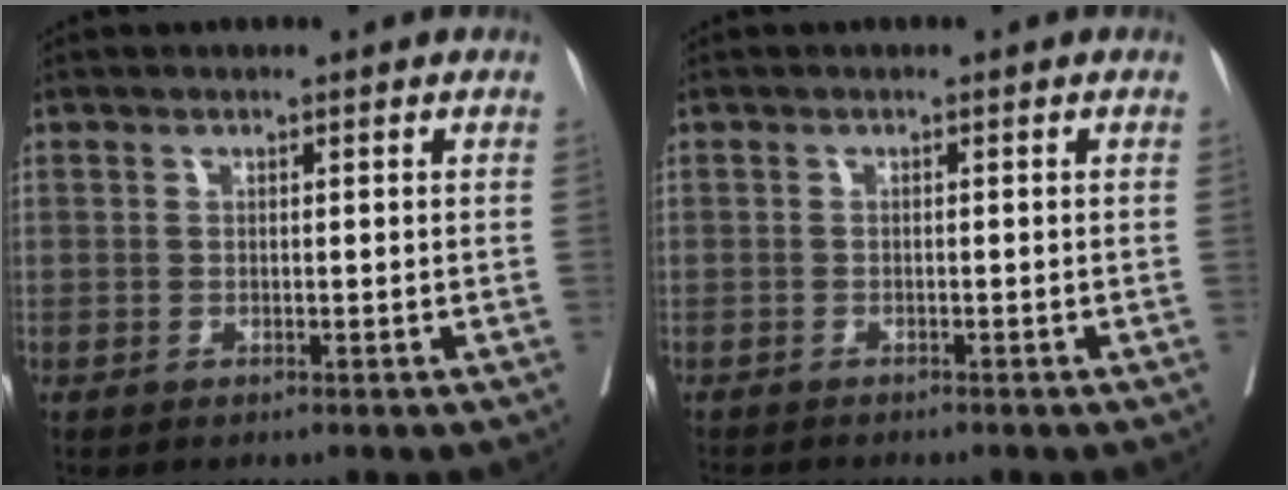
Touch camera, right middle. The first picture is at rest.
{"total": 2.9, "force": [-2.7, 0.3, 0.9], "torque": [-0.013, -0.006, -0.039]}